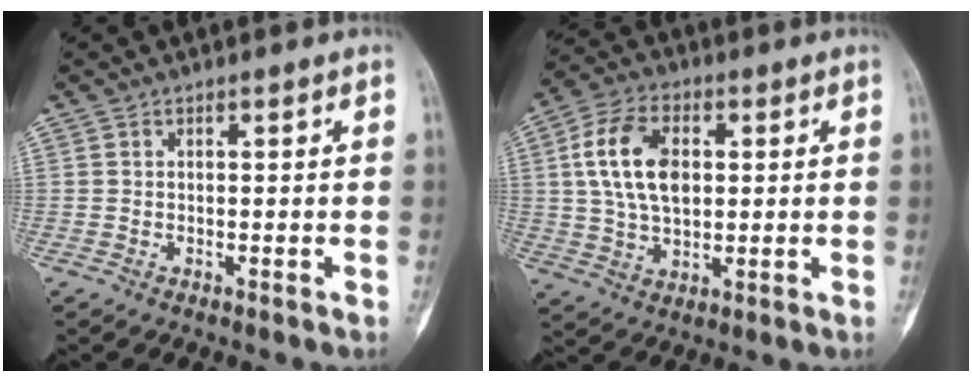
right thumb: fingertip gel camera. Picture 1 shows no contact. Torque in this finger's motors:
{"motor_torque": [1.34, 1.95, 0.74, -0.46, 0.52]}